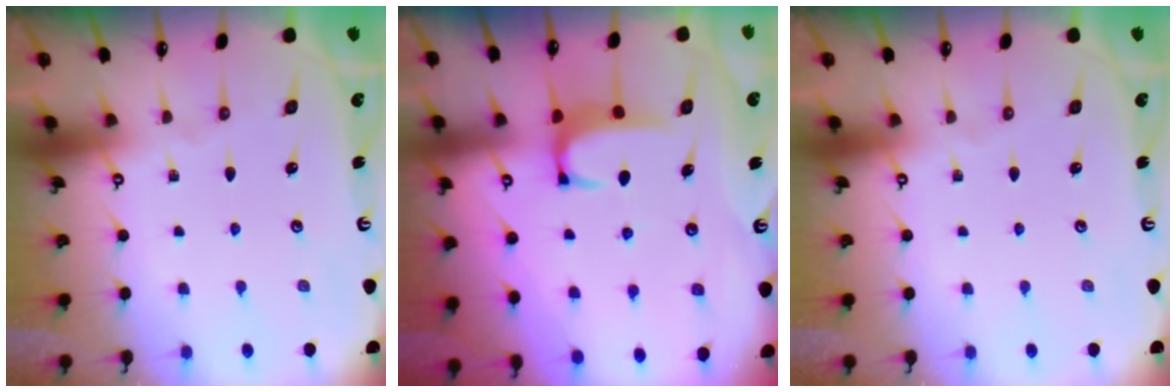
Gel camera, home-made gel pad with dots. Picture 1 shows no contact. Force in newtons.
{"total": 2.0, "press": 1.9, "slide": 0.6}
{"total": 0.0}